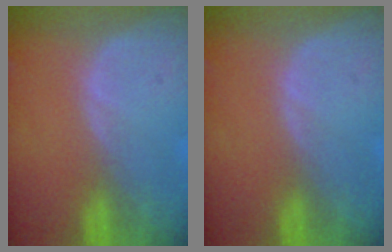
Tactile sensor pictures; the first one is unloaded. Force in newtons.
{"total": 0.0}